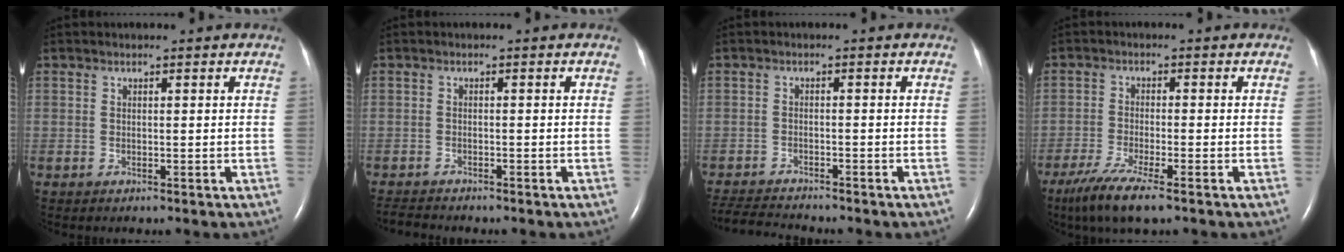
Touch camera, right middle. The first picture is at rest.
{"total": 2.9, "force": [-2.8, 0.3, 0.7], "torque": [-0.013, -0.012, -0.044]}
{"total": 6.6, "force": [-6.4, 0.3, 1.8], "torque": [-0.033, -0.017, -0.107]}
{"total": 7.5, "force": [-5.0, 0.6, 5.5], "torque": [-0.108, -0.022, -0.086]}